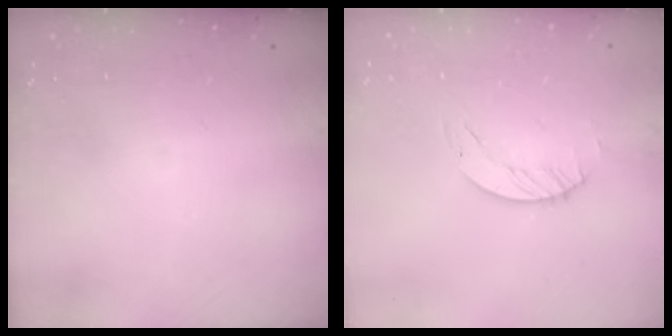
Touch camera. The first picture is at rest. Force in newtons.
{"total": 1.2, "press": 1.2, "slide": 0.2}